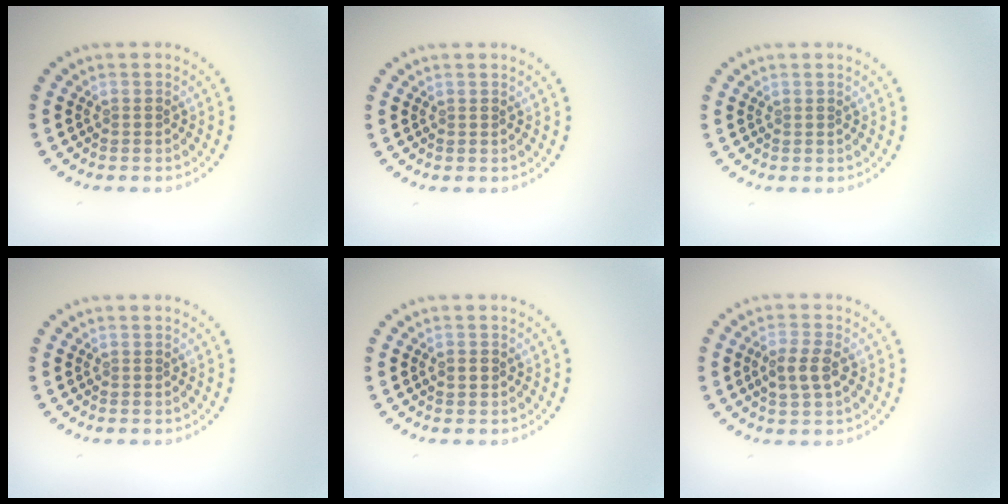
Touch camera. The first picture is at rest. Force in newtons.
{"total": 0.0}
{"total": 0.0}
{"total": 0.0}
{"total": 1.3, "press": 1.3, "slide": 0.3}
{"total": 2.8, "press": 2.8, "slide": 0.6}